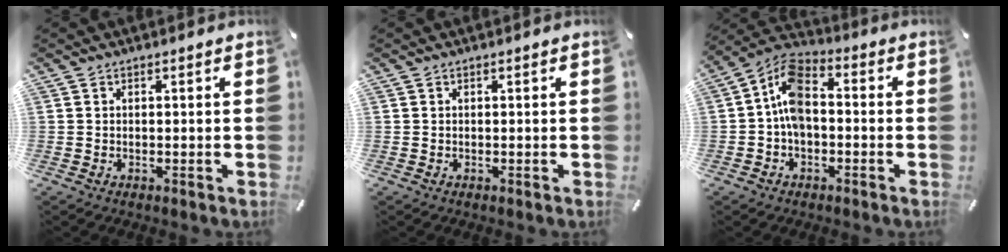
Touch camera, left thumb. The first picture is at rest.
{"total": 0.0}
{"total": 8.8, "force": [-1.0, 5.8, 6.6], "torque": [-0.143, 0.011, -0.021]}